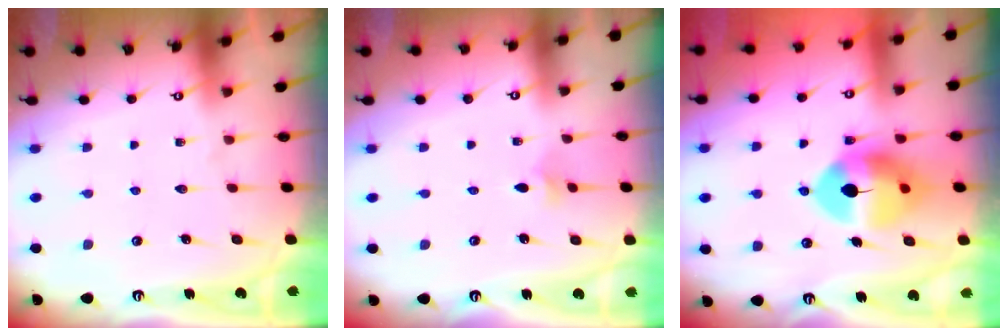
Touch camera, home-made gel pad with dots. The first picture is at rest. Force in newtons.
{"total": 2.1, "press": 2.1, "slide": 0.5}
{"total": 11.3, "press": 11.1, "slide": 2.0}